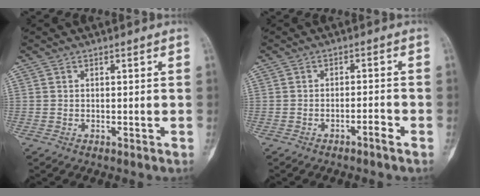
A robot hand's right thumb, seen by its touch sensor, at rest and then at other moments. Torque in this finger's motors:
{"motor_torque": [-0.18, 0.01, -0.04, -0.09, -0.03]}